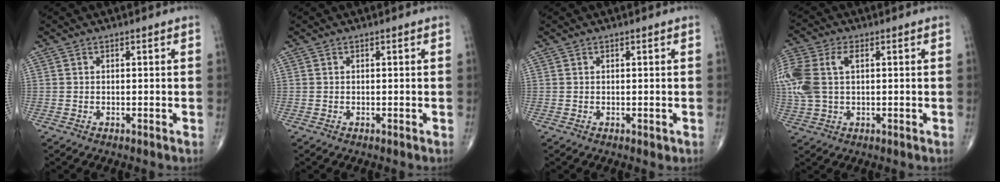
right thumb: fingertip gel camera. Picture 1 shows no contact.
{"total": 0.0}
{"total": 0.6, "force": [0.1, 0.4, 0.4], "torque": [-0.003, -0.001, 0.004]}
{"total": 13.4, "force": [2.2, 8.3, 10.2], "torque": [-0.280, 0.020, 0.045]}